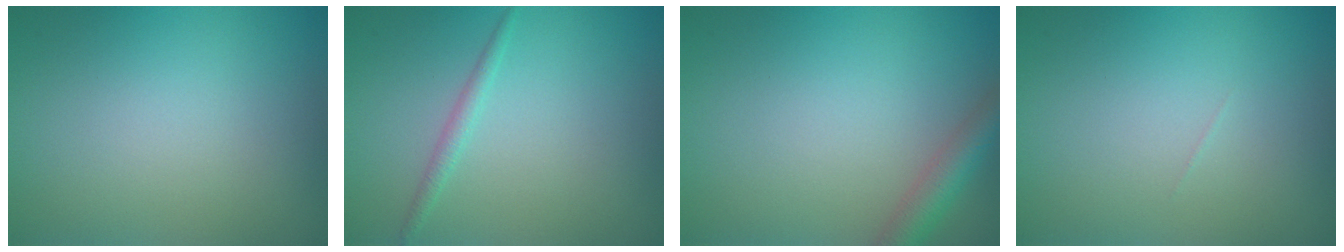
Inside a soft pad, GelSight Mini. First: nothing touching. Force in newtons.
{"total": 1.1, "press": 1.1, "slide": 0.0}
{"total": 2.8, "press": 2.8, "slide": 0.1}
{"total": 0.0}